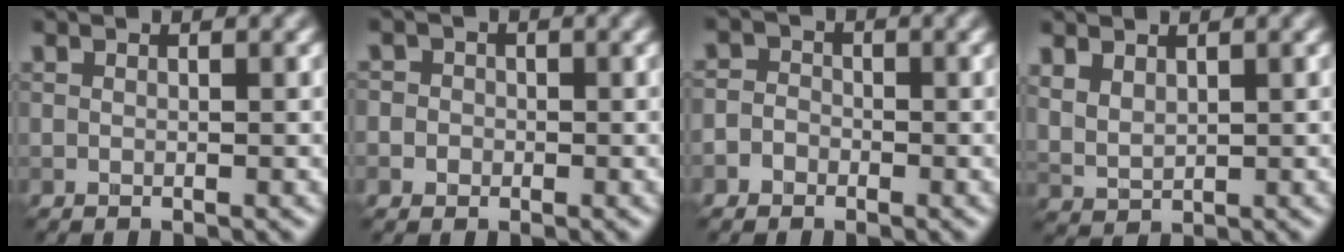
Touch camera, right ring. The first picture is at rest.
{"total": 2.4, "force": [0.1, 2.3, 0.8], "torque": [0.013, 0.012, -0.026]}
{"total": 2.4, "force": [-0.8, 2.2, 0.6], "torque": [0.019, 0.013, -0.033]}
{"total": 2.3, "force": [1.4, 1.4, 1.2], "torque": [-0.032, -0.002, 0.033]}